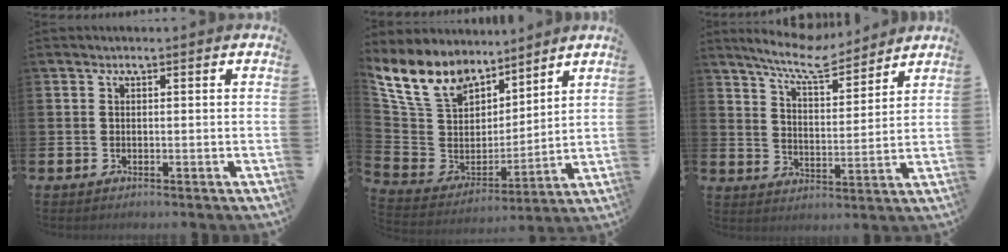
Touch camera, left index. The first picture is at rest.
{"total": 10.9, "force": [9.4, 5.0, 2.1], "torque": [-0.108, -0.060, 0.177]}
{"total": 9.0, "force": [8.1, 1.5, 3.5], "torque": [-0.089, -0.036, 0.146]}